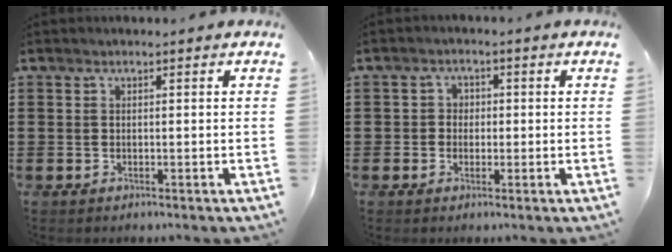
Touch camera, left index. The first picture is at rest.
{"total": 2.1, "force": [-0.5, 2.0, 0.6], "torque": [-0.020, 0.008, -0.014]}